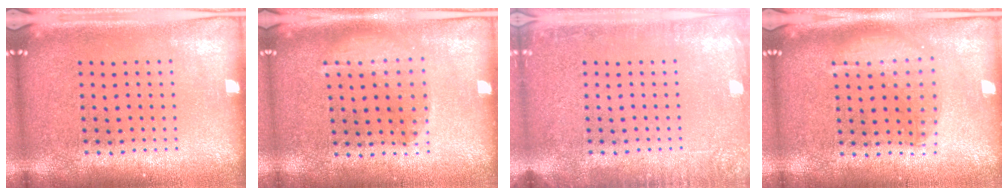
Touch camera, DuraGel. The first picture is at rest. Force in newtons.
{"total": 1.1, "press": 1.1, "slide": 0.1}
{"total": 2.1, "press": 2.1, "slide": 0.3}
{"total": 1.3, "press": 1.2, "slide": 0.4}